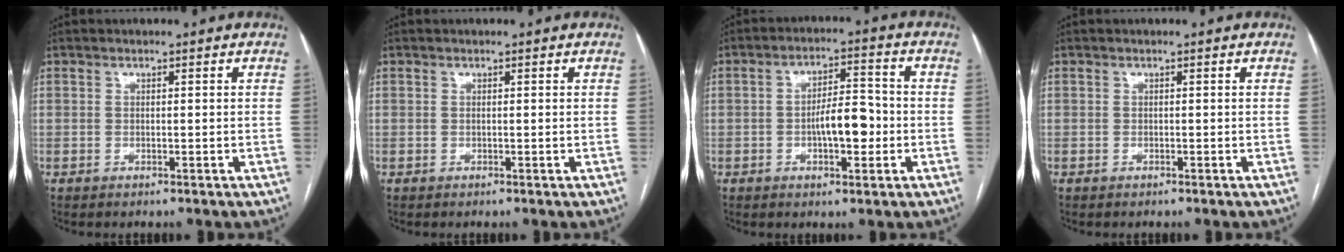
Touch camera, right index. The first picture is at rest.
{"total": 0.0}
{"total": 7.1, "force": [-1.4, 2.5, 6.5], "torque": [-0.111, 0.014, -0.021]}
{"total": 0.0}